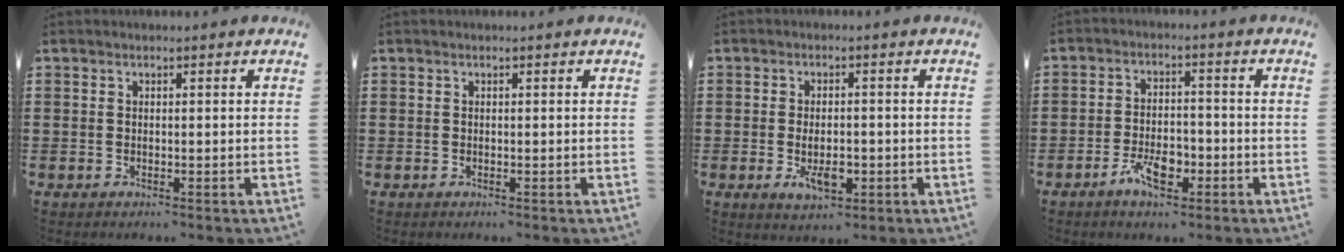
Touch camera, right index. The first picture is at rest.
{"total": 0.0}
{"total": 4.4, "force": [-1.2, 2.1, 3.7], "torque": [-0.062, -0.001, -0.022]}
{"total": 5.6, "force": [-2.8, 2.7, 4.0], "torque": [-0.076, 0.007, -0.052]}